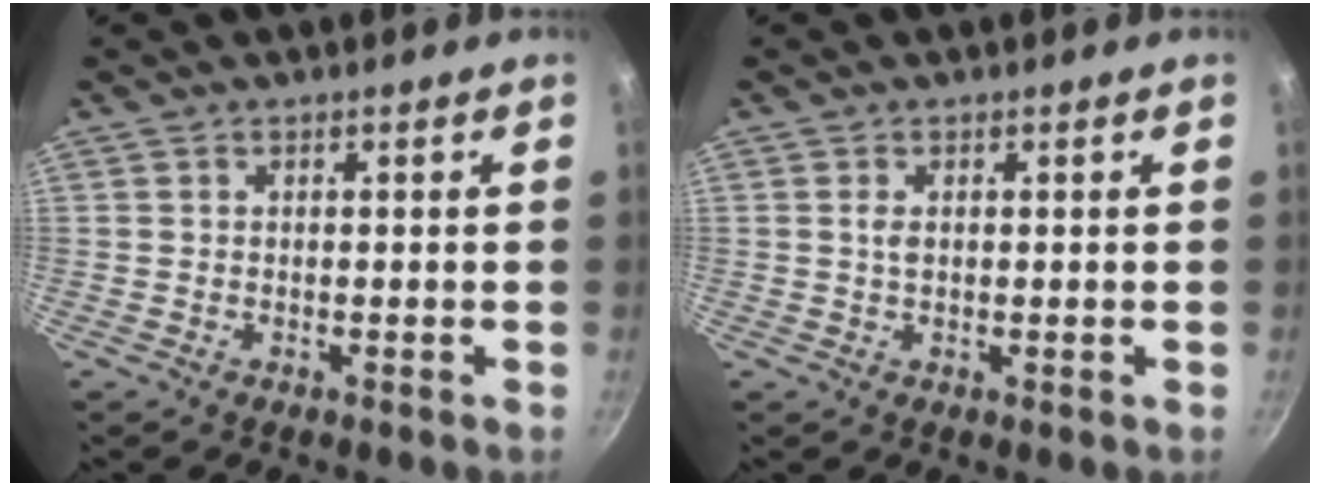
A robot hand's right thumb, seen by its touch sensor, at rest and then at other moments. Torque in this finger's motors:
{"motor_torque": [0.17, 0.09, -0.16, -0.06, -0.03]}